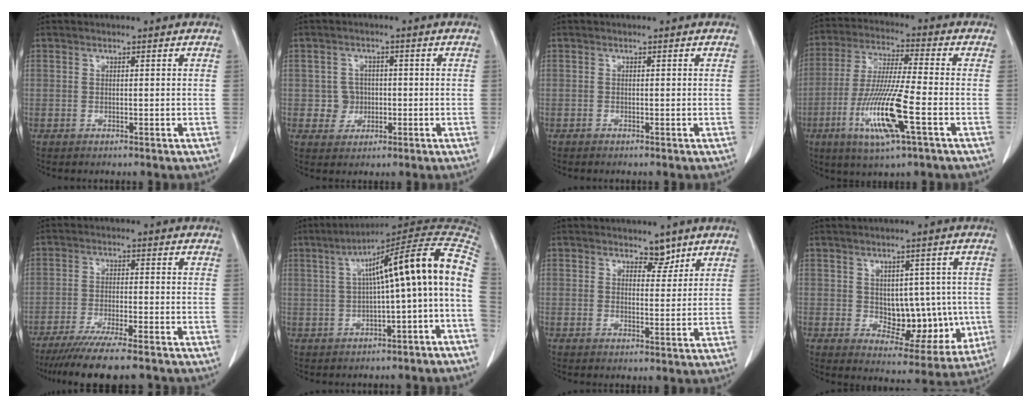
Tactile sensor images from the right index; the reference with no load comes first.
{"total": 3.3, "force": [-0.3, 3.3, 0.6], "torque": [0.003, 0.008, -0.001]}
{"total": 0.0}
{"total": 13.8, "force": [-4.8, 0.6, 12.9], "torque": [-0.262, -0.021, -0.091]}
{"total": 14.2, "force": [-12.1, 1.0, 7.2], "torque": [-0.109, -0.034, -0.187]}
{"total": 15.3, "force": [-0.1, 0.6, 15.3], "torque": [-0.216, 0.052, -0.003]}
{"total": 2.7, "force": [2.1, 1.4, 0.8], "torque": [-0.004, -0.004, 0.031]}
{"total": 10.0, "force": [-0.6, 6.1, 7.9], "torque": [-0.086, 0.012, 0.012]}